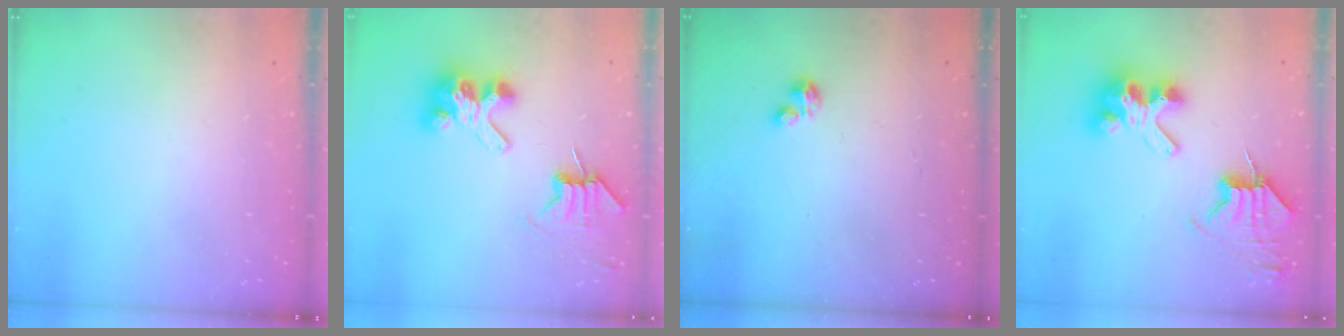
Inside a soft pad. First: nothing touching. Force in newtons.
{"total": 7.1, "press": 7.1, "slide": 0.7}
{"total": 0.7, "press": 0.6, "slide": 0.2}
{"total": 9.9, "press": 9.9, "slide": 1.1}